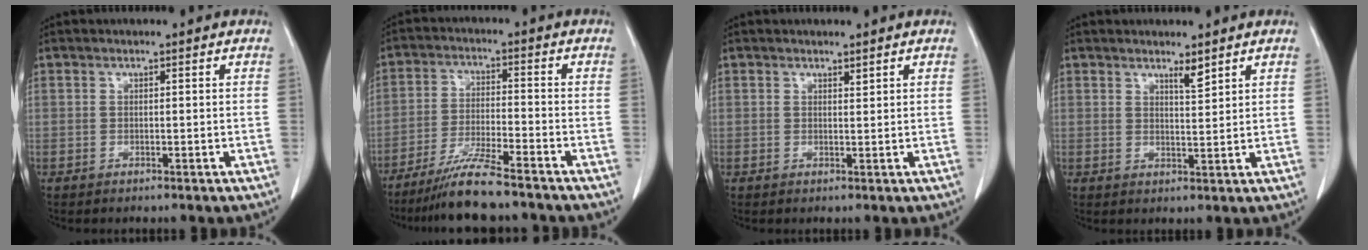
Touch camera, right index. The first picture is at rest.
{"total": 8.6, "force": [-7.2, -0.1, 4.8], "torque": [-0.087, -0.028, -0.130]}
{"total": 0.6, "force": [0.6, 0.0, 0.3], "torque": [-0.007, -0.006, 0.009]}
{"total": 2.3, "force": [1.9, 0.1, 1.3], "torque": [-0.026, -0.007, 0.035]}